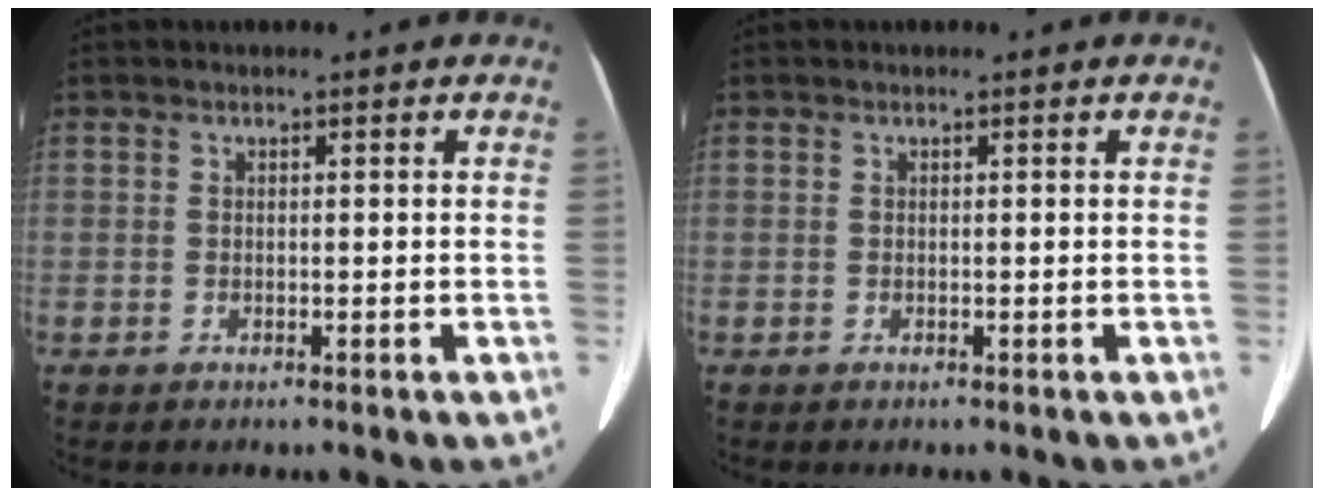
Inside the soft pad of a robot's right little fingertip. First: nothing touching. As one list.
[{"total": 0.0}]